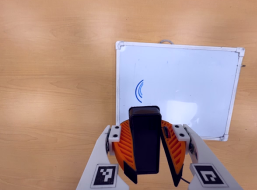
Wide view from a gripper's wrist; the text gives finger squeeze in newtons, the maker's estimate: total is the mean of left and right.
{"total": 10.0, "left": 9.9, "right": 10.2}